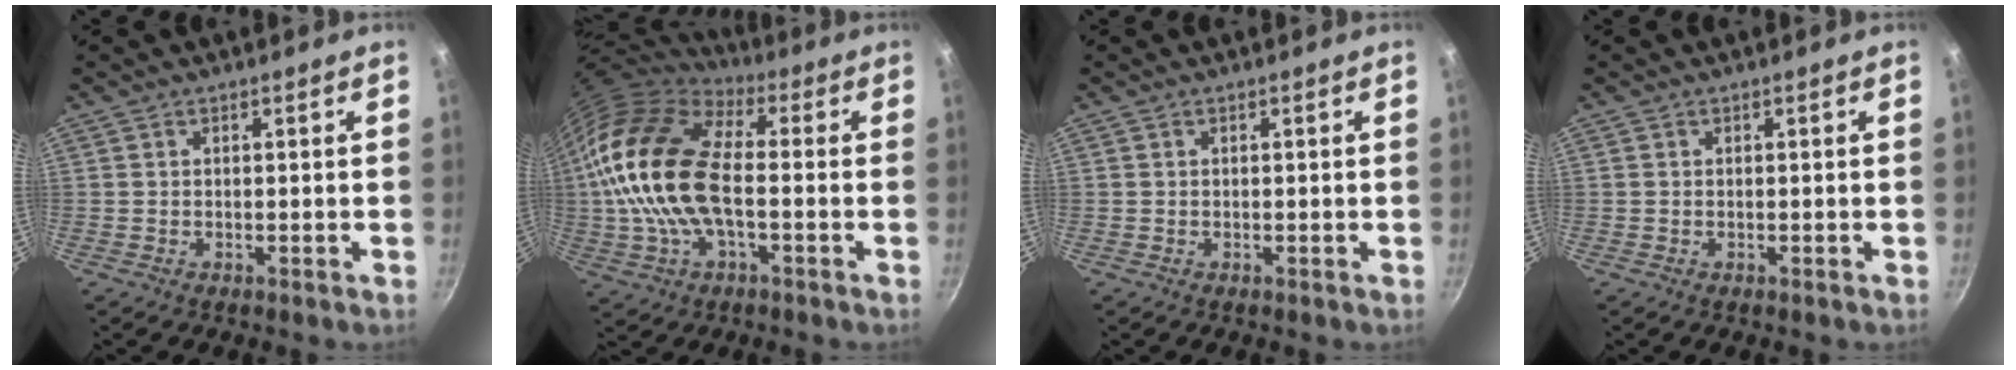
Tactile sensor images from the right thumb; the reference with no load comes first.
{"total": 20.4, "force": [-0.5, 10.9, 17.3], "torque": [-0.322, 0.025, -0.020]}
{"total": 0.0}
{"total": 0.0}